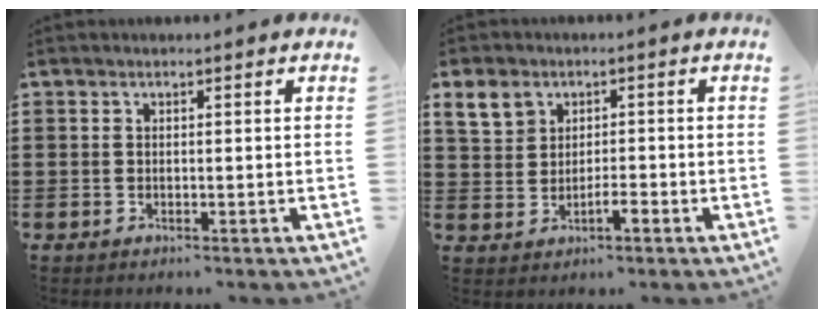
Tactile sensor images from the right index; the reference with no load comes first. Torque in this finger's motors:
{"motor_torque": [0.80, 0.78, 0.10, 0.09]}